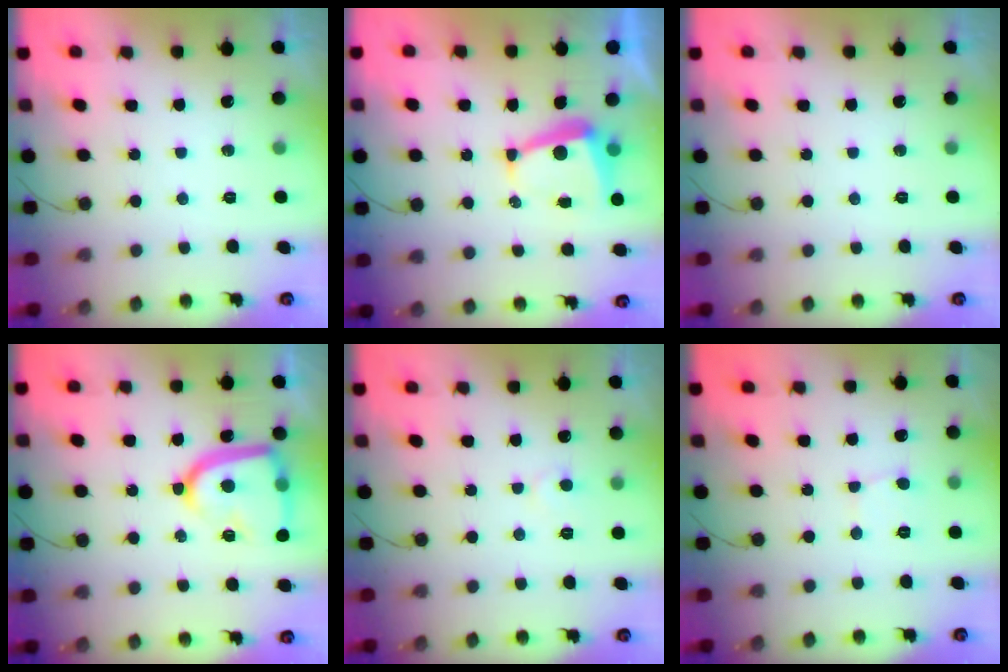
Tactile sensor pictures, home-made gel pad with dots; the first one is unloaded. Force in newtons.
{"total": 6.0, "press": 5.9, "slide": 0.6}
{"total": 0.0}
{"total": 17.2, "press": 17.1, "slide": 1.6}
{"total": 4.7, "press": 4.6, "slide": 0.4}
{"total": 2.2, "press": 2.2, "slide": 0.2}